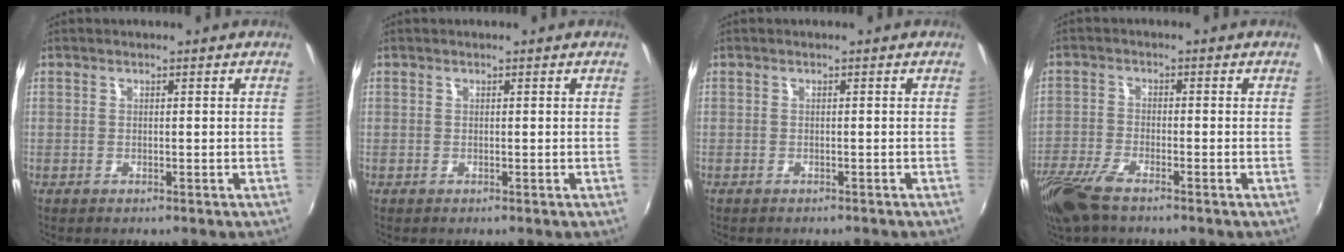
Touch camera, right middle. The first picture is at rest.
{"total": 0.0}
{"total": 1.6, "force": [-1.5, 0.5, 0.4], "torque": [-0.013, -0.010, -0.020]}
{"total": 8.6, "force": [-6.5, 2.2, 5.3], "torque": [-0.132, -0.030, -0.130]}